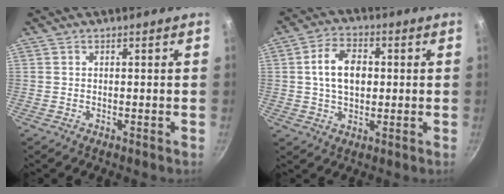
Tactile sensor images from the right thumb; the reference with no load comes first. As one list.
[{"total": 9.3, "force": [1.0, 6.2, 6.9], "torque": [-0.104, 0.012, 0.012]}]